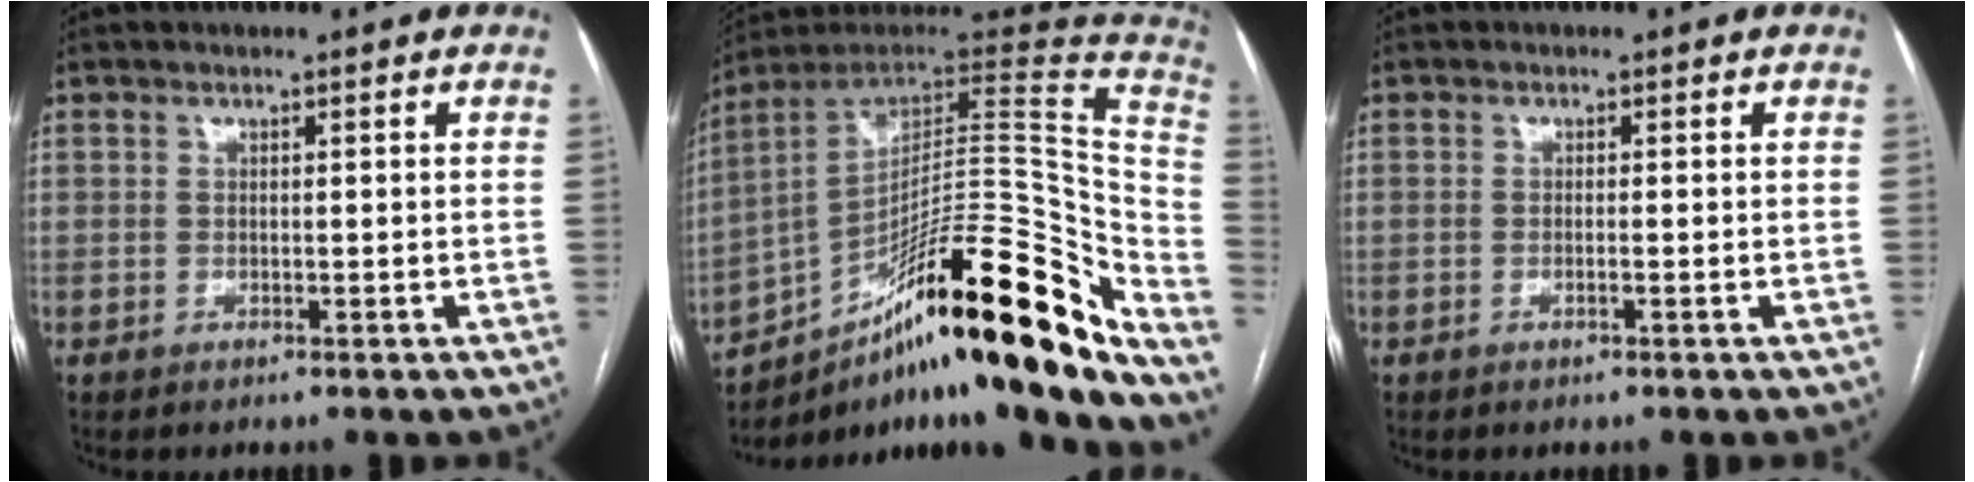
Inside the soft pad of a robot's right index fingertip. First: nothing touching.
{"total": 33.7, "force": [-20.4, 4.5, 26.5], "torque": [-0.310, 0.024, -0.313]}
{"total": 0.7, "force": [-0.3, 0.0, 0.7], "torque": [-0.014, 0.000, -0.003]}